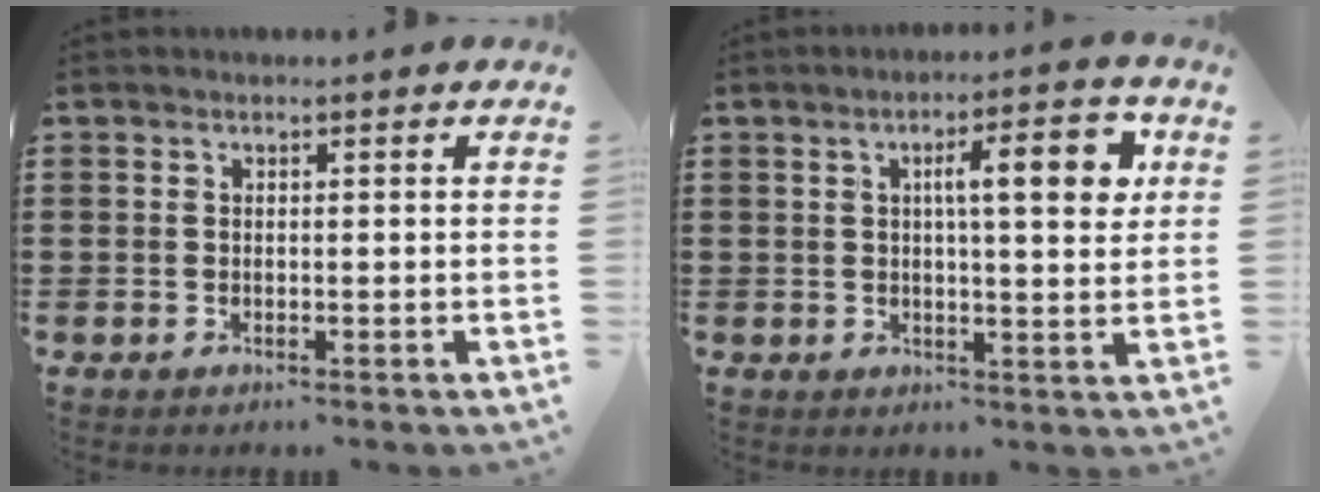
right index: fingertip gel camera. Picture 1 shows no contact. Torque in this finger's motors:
{"motor_torque": [1.24, 0.33, 0.35, 0.07]}